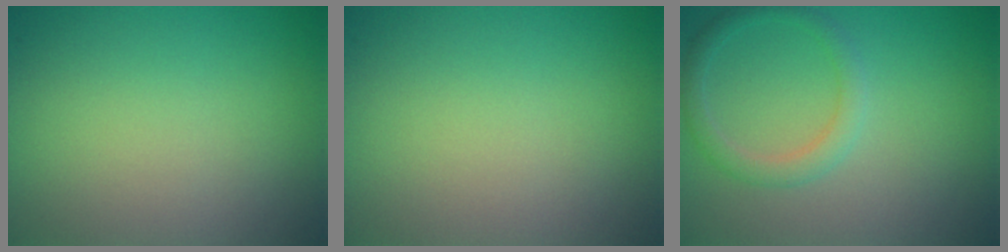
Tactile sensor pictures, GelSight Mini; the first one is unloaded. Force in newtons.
{"total": 0.0}
{"total": 2.0, "press": 2.0, "slide": 0.1}